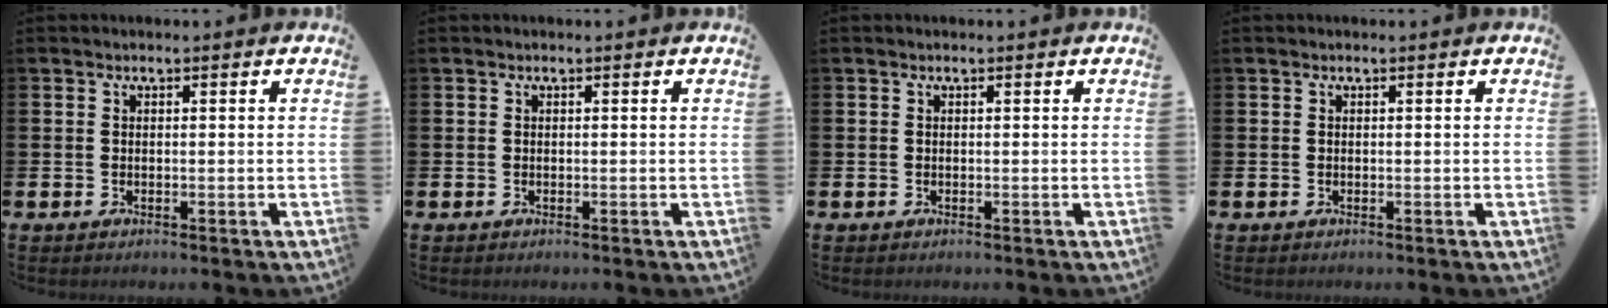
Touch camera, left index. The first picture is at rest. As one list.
[{"total": 0.0}, {"total": 0.0}, {"total": 0.0}]